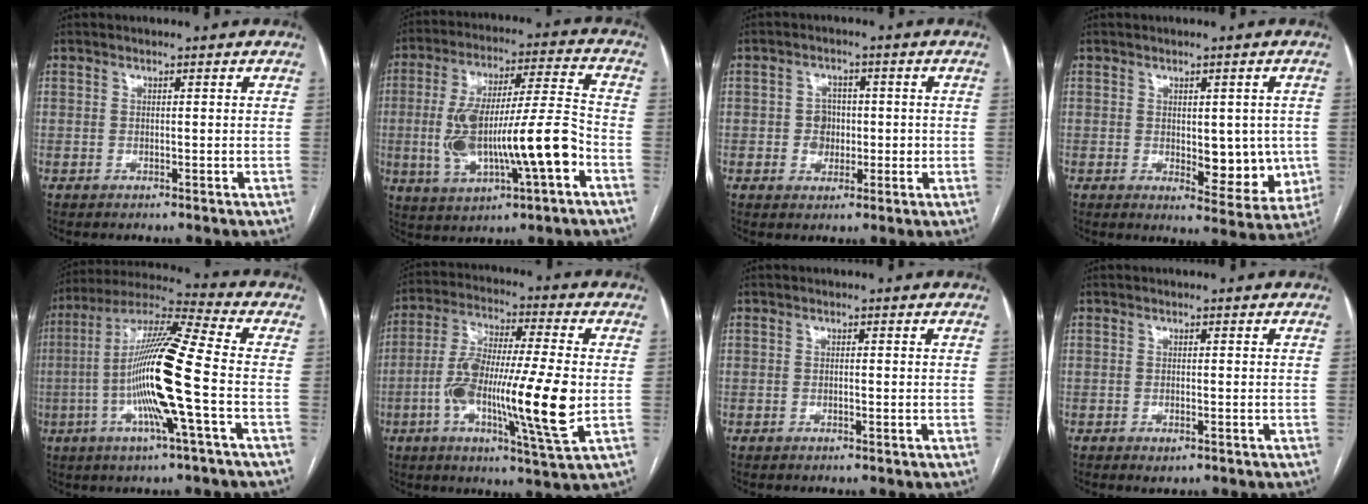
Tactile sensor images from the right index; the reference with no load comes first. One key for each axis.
{"total": 17.3, "fx": -4.2, "fy": 2.9, "fz": 16.5, "tx": -0.310, "ty": 0.013, "tz": -0.059}
{"total": 3.9, "fx": -0.3, "fy": 3.4, "fz": 1.7, "tx": -0.018, "ty": 0.013, "tz": 0.000}
{"total": 8.8, "fx": -0.5, "fy": 4.3, "fz": 7.7, "tx": -0.079, "ty": -0.007, "tz": 0.004}
{"total": 16.6, "fx": -3.2, "fy": -0.4, "fz": 16.3, "tx": -0.313, "ty": -0.003, "tz": -0.073}
{"total": 17.7, "fx": -2.9, "fy": 1.5, "fz": 17.4, "tx": -0.317, "ty": -0.007, "tz": -0.054}
{"total": 0.6, "fx": -0.1, "fy": 0.2, "fz": 0.6, "tx": -0.010, "ty": -0.001, "tz": -0.001}
{"total": 1.3, "fx": -0.7, "fy": 0.5, "fz": 0.9, "tx": -0.014, "ty": -0.002, "tz": -0.006}